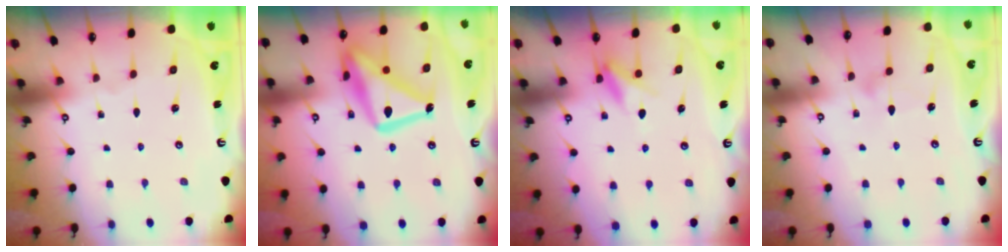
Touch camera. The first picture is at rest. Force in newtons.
{"total": 19.0, "press": 18.9, "slide": 1.4}
{"total": 6.9, "press": 6.7, "slide": 1.4}
{"total": 7.6, "press": 7.6, "slide": 0.4}